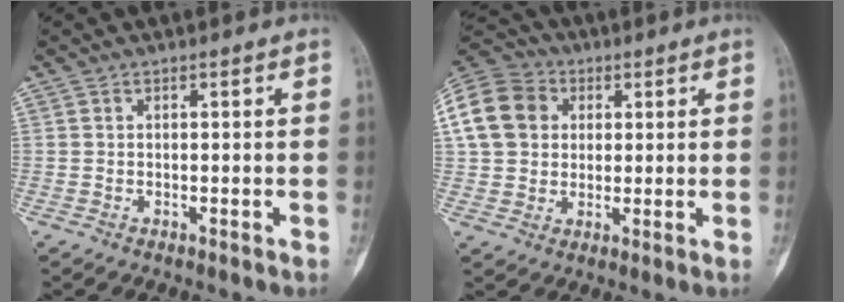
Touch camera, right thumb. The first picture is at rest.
{"total": 13.2, "force": [2.9, 10.9, 6.8], "torque": [-0.121, 0.015, 0.045]}